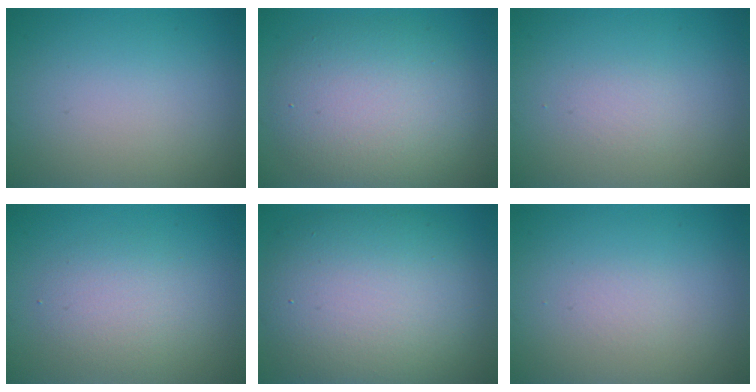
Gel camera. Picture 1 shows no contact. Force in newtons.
{"total": 7.2, "press": 7.1, "slide": 0.5}
{"total": 0.8, "press": 0.8, "slide": 0.1}
{"total": 2.6, "press": 2.6, "slide": 0.2}
{"total": 11.1, "press": 11.1, "slide": 0.7}
{"total": 0.6, "press": 0.6, "slide": 0.0}